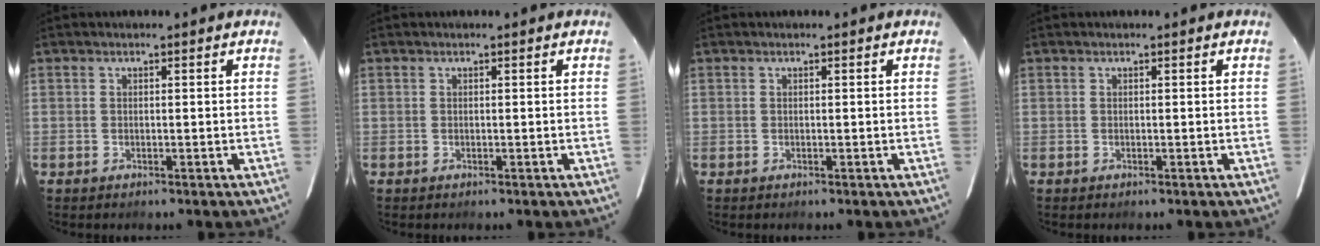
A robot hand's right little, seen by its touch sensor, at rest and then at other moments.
{"total": 0.0}
{"total": 0.0}
{"total": 0.0}